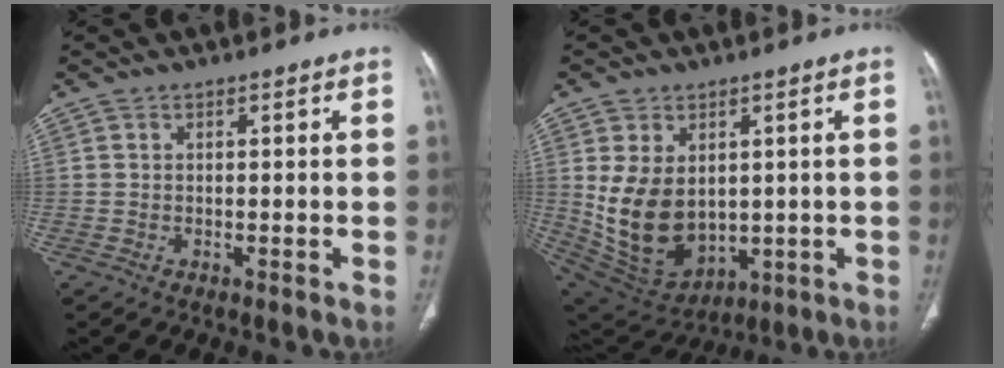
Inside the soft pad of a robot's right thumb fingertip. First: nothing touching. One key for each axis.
{"total": 14.1, "fx": 1.1, "fy": 10.0, "fz": 9.9, "tx": -0.164, "ty": -0.014, "tz": 0.056}